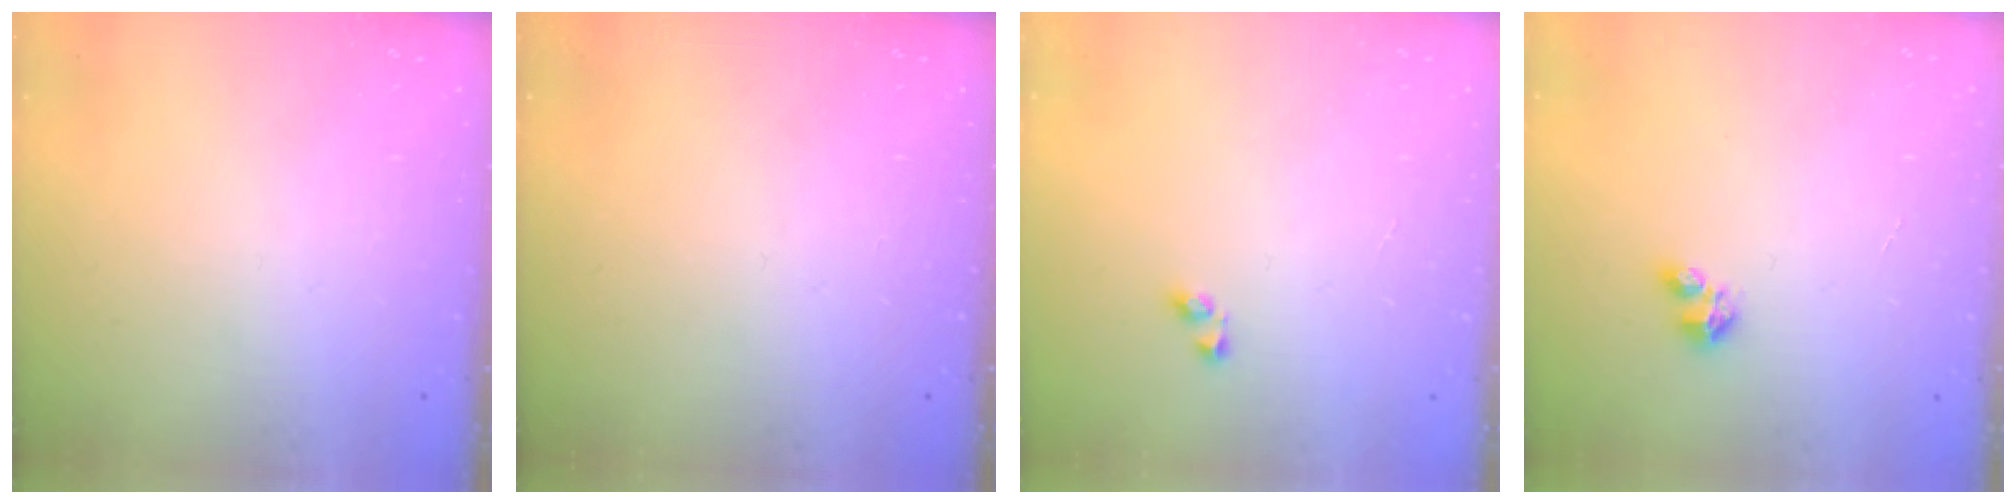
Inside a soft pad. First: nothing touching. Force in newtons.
{"total": 0.0}
{"total": 2.9, "press": 2.9, "slide": 0.2}
{"total": 2.7, "press": 2.7, "slide": 0.3}